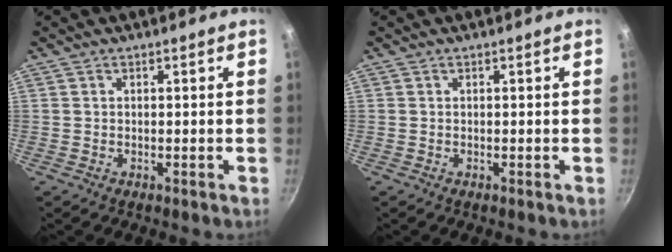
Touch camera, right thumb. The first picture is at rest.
{"total": 0.0}